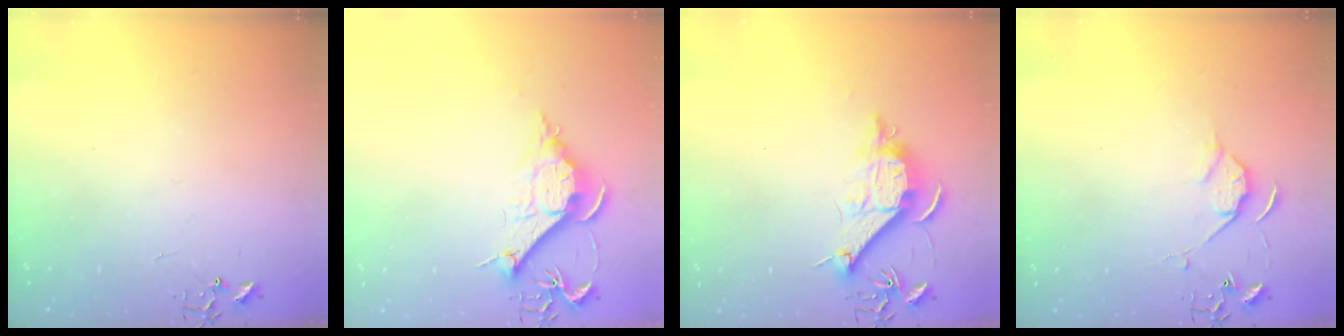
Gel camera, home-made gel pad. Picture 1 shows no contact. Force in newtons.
{"total": 10.2, "press": 10.2, "slide": 1.0}
{"total": 12.0, "press": 12.0, "slide": 0.6}
{"total": 5.7, "press": 5.7, "slide": 0.8}